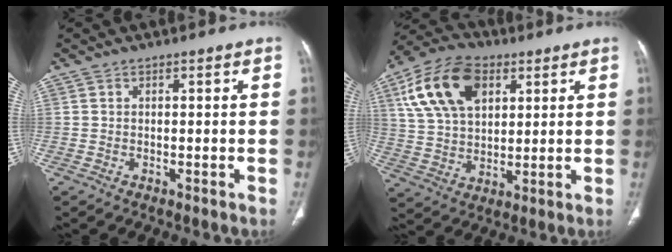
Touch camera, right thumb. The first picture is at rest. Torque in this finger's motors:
{"motor_torque": [-1.23, 1.83, 1.33, 0.83, 0.12]}